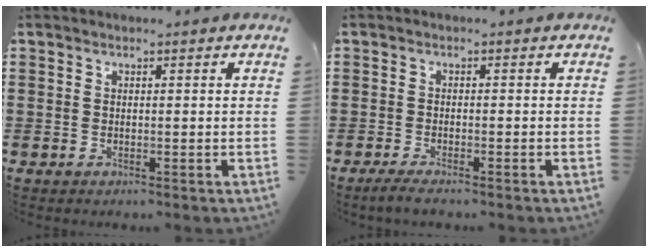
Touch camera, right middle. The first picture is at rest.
{"total": 1.8, "force": [-1.5, 0.3, 0.9], "torque": [-0.023, 0.000, -0.032]}